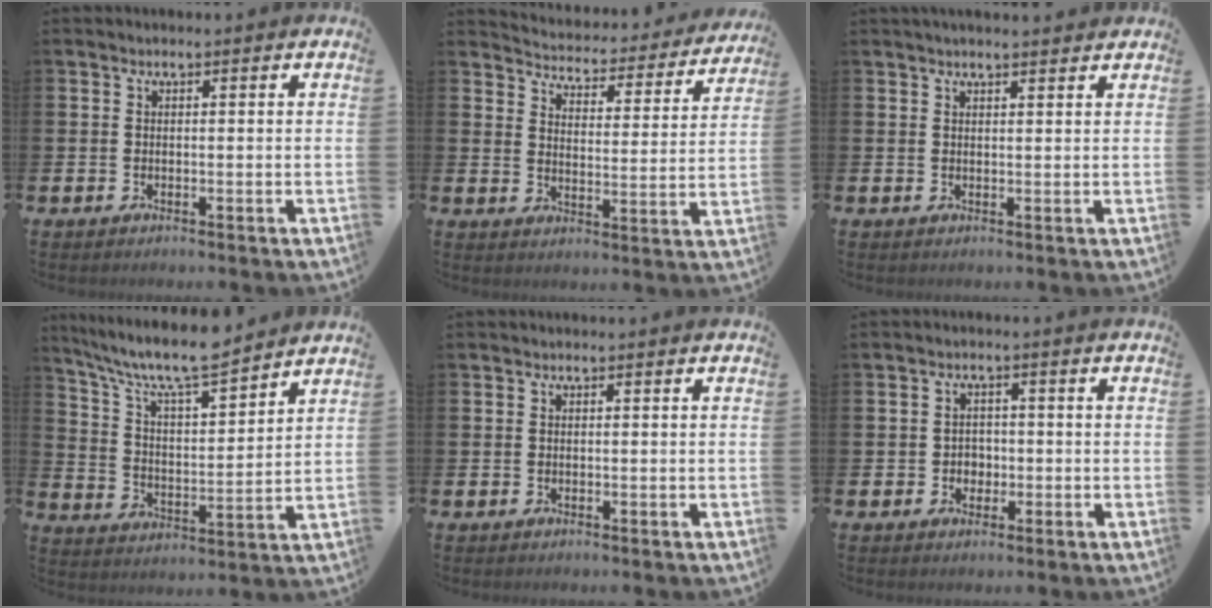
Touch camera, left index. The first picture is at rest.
{"total": 4.2, "force": [4.1, 0.8, 0.3], "torque": [-0.024, -0.045, 0.064]}
{"total": 1.8, "force": [1.7, 0.2, 0.5], "torque": [-0.001, -0.006, 0.029]}
{"total": 9.4, "force": [8.7, 1.1, 3.6], "torque": [-0.099, -0.056, 0.150]}
{"total": 0.0}
{"total": 2.2, "force": [-0.4, 2.0, 0.7], "torque": [-0.004, 0.001, -0.015]}